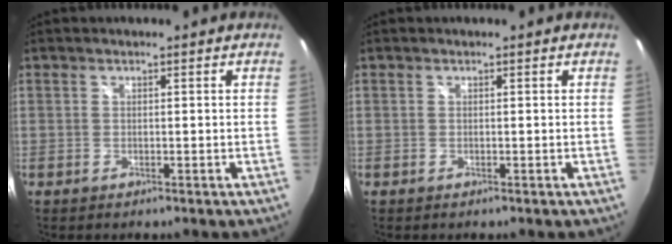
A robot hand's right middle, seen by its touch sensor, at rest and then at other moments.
{"total": 0.0}